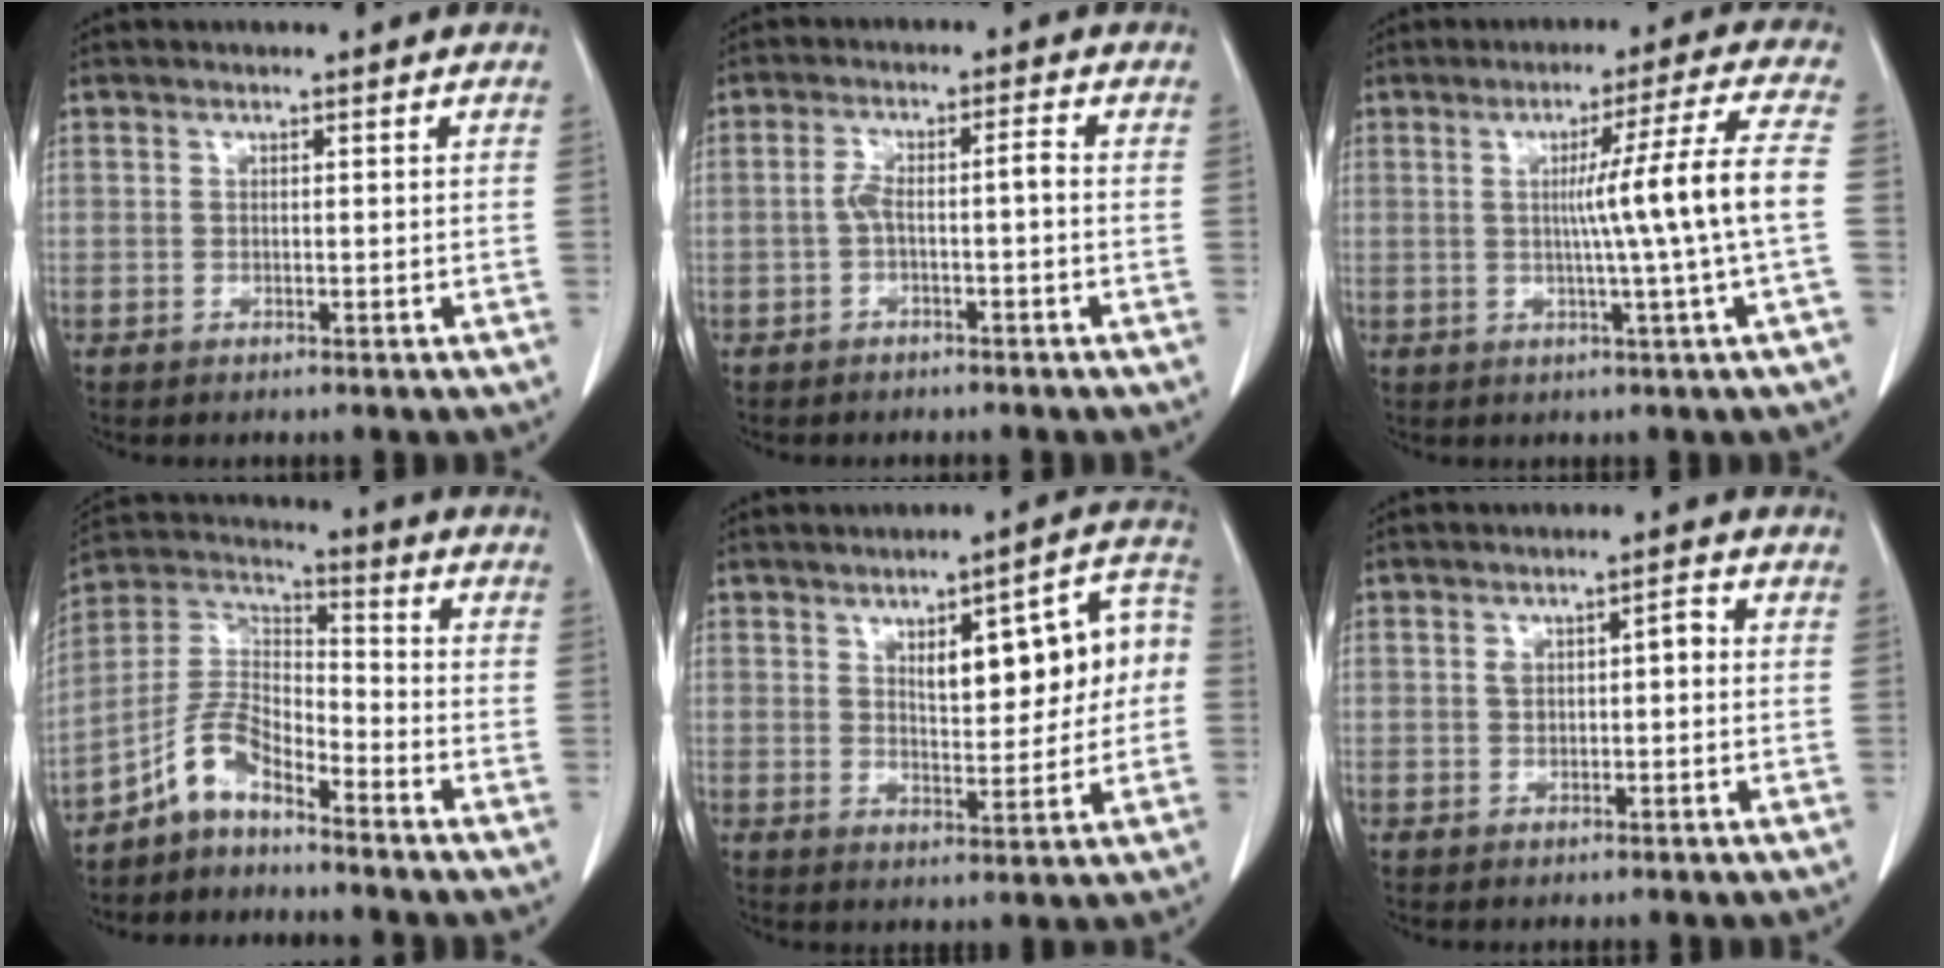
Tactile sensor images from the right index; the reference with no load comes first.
{"total": 3.7, "force": [-1.0, 0.7, 3.5], "torque": [-0.070, 0.021, -0.014]}
{"total": 10.2, "force": [-0.4, -2.7, 9.8], "torque": [-0.146, 0.002, 0.001]}
{"total": 7.6, "force": [-5.7, 2.8, 4.2], "torque": [-0.092, 0.024, -0.116]}
{"total": 12.2, "force": [2.0, 4.3, 11.3], "torque": [-0.142, 0.039, 0.033]}
{"total": 3.1, "force": [0.3, 1.5, 2.7], "torque": [-0.046, 0.020, 0.007]}